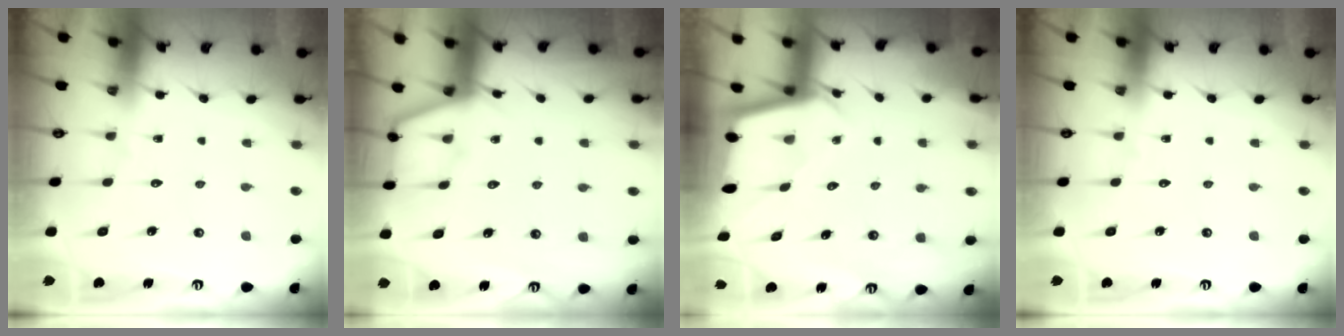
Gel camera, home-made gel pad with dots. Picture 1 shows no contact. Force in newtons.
{"total": 4.9, "press": 4.8, "slide": 0.5}
{"total": 2.1, "press": 2.1, "slide": 0.2}
{"total": 0.0}